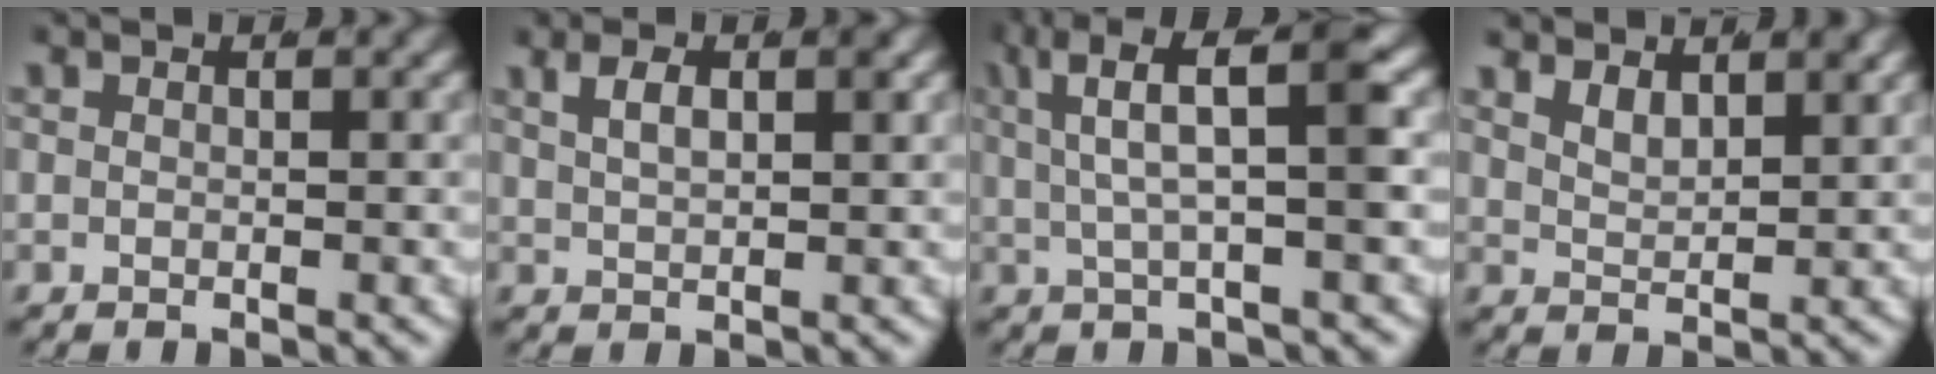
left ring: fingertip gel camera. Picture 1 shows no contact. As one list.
[{"total": 2.2, "force": [1.2, 0.4, 1.8], "torque": [-0.028, -0.003, 0.032]}, {"total": 8.3, "force": [2.8, 2.7, 7.3], "torque": [-0.111, 0.021, 0.038]}, {"total": 2.8, "force": [1.9, 1.1, 1.7], "torque": [-0.039, -0.013, 0.043]}]